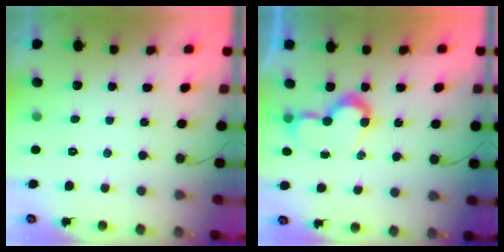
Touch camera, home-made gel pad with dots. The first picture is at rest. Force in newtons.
{"total": 7.9, "press": 7.9, "slide": 0.1}